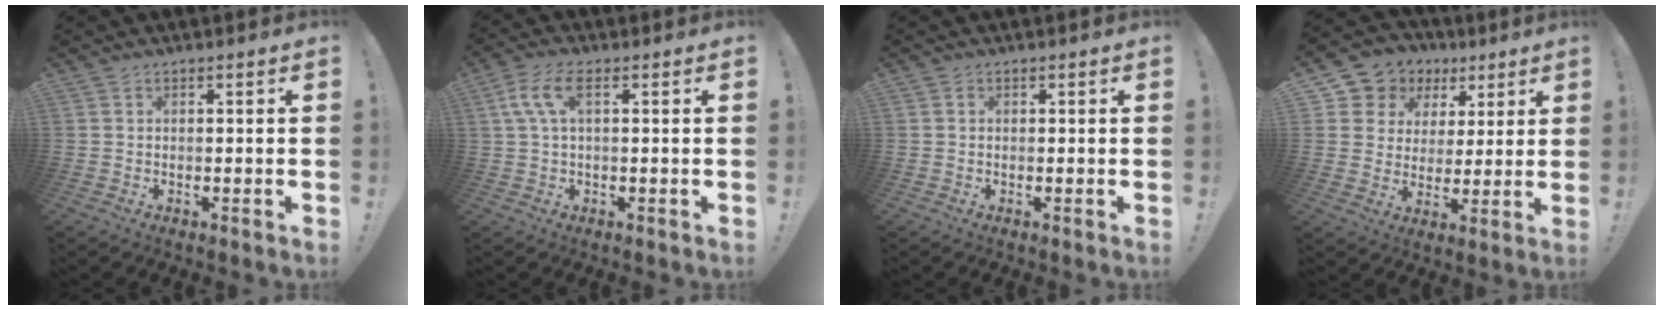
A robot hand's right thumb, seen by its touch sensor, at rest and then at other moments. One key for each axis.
{"total": 7.4, "fx": 2.2, "fy": 2.7, "fz": 6.5, "tx": -0.138, "ty": 0.002, "tz": 0.043}
{"total": 0.0}
{"total": 8.7, "fx": 3.9, "fy": 7.5, "fz": 1.9, "tx": -0.031, "ty": -0.036, "tz": 0.082}